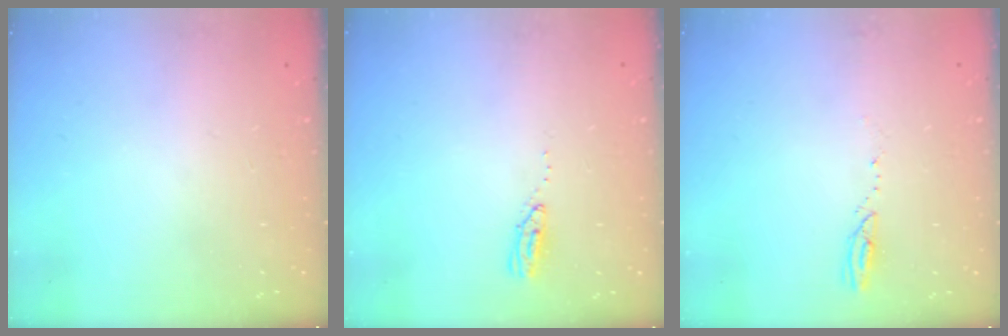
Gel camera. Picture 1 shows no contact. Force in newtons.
{"total": 3.5, "press": 3.5, "slide": 0.4}
{"total": 2.5, "press": 2.5, "slide": 0.2}